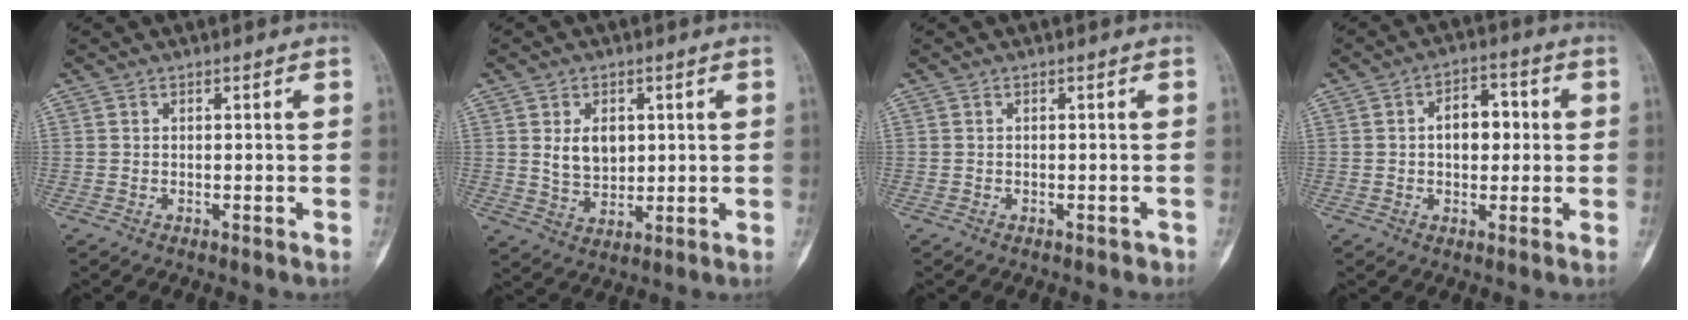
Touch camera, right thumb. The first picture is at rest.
{"total": 6.5, "force": [1.5, 4.6, 4.4], "torque": [-0.055, -0.014, 0.036]}
{"total": 1.1, "force": [-0.8, 0.7, 0.3], "torque": [-0.006, 0.008, -0.009]}
{"total": 7.5, "force": [0.6, 4.8, 5.7], "torque": [-0.063, 0.017, 0.004]}